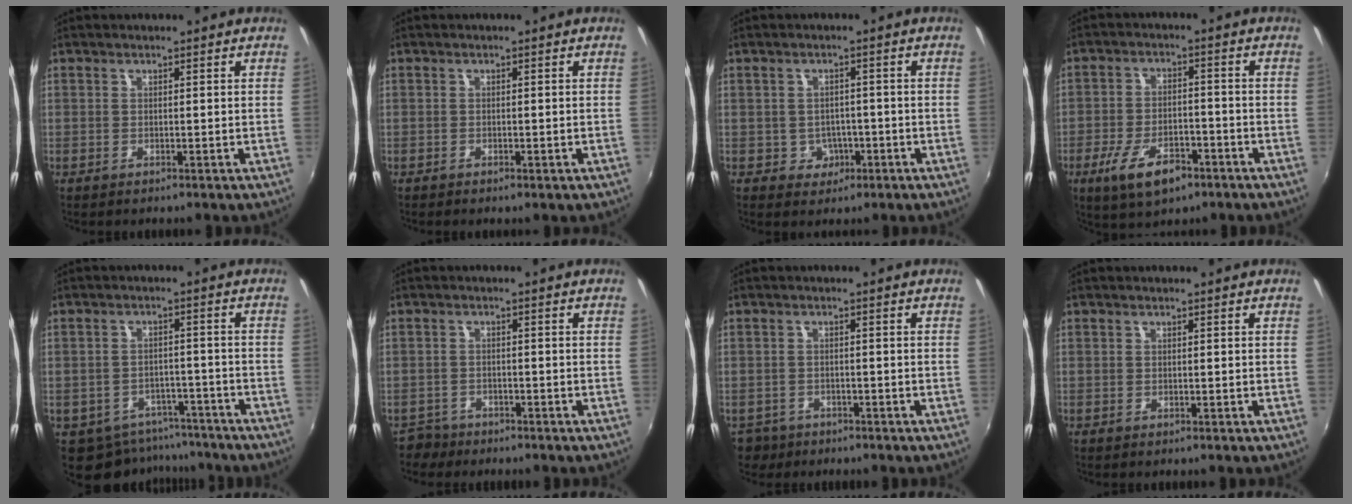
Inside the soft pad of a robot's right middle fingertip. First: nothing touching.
{"total": 0.8, "force": [-0.5, 0.3, 0.6], "torque": [-0.011, -0.003, -0.008]}
{"total": 3.5, "force": [-1.1, 3.3, 0.6], "torque": [-0.019, 0.007, -0.008]}
{"total": 9.9, "force": [-5.7, 4.3, 6.8], "torque": [-0.148, -0.014, -0.094]}
{"total": 9.1, "force": [-7.3, 5.2, 1.8], "torque": [-0.042, 0.009, -0.089]}
{"total": 3.3, "force": [-2.8, 1.7, -0.2], "torque": [-0.009, 0.000, -0.054]}
{"total": 4.2, "force": [-2.8, 3.0, 0.9], "torque": [-0.033, -0.006, -0.046]}
{"total": 0.0}